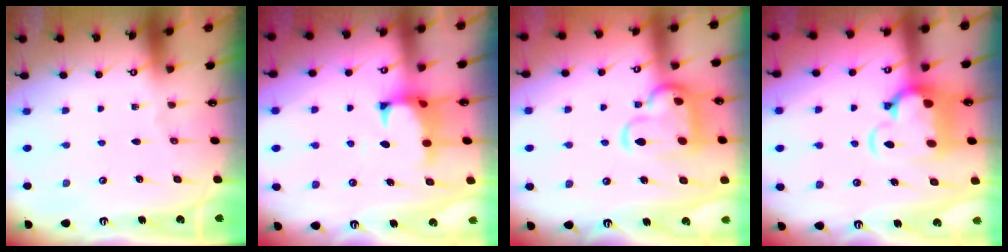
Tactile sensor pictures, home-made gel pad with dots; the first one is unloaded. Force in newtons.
{"total": 1.0, "press": 0.1, "slide": 1.0}
{"total": 7.4, "press": 7.3, "slide": 1.3}
{"total": 6.3, "press": 6.0, "slide": 1.9}